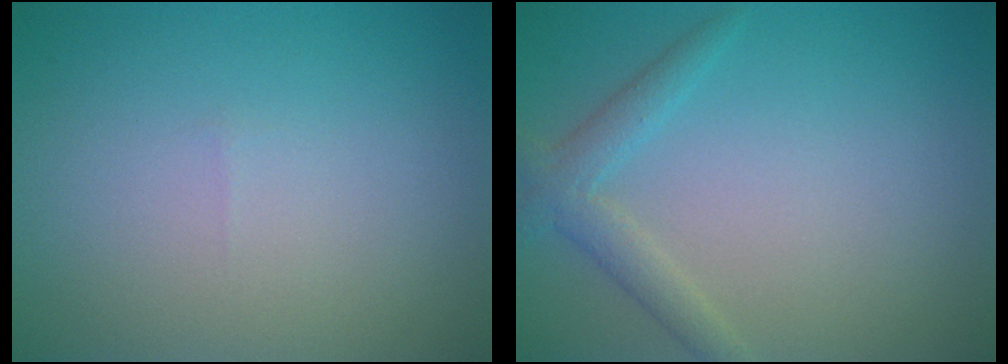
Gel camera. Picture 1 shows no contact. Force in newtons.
{"total": 2.3, "press": 2.3, "slide": 0.2}